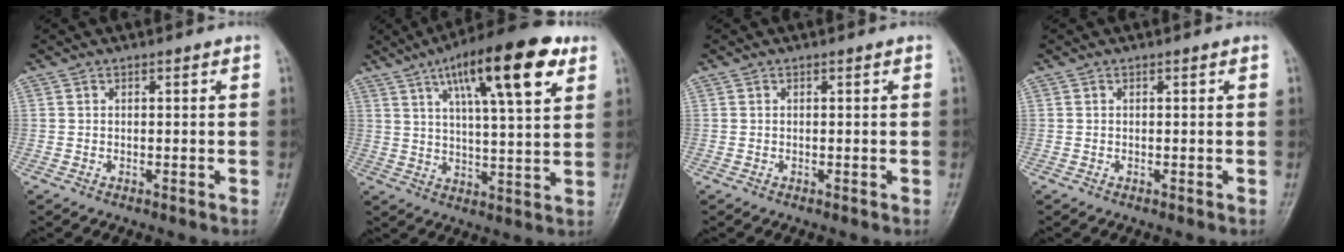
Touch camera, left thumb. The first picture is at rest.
{"total": 18.0, "force": [8.8, 4.7, 14.9], "torque": [-0.215, -0.019, 0.135]}
{"total": 0.0}
{"total": 0.0}